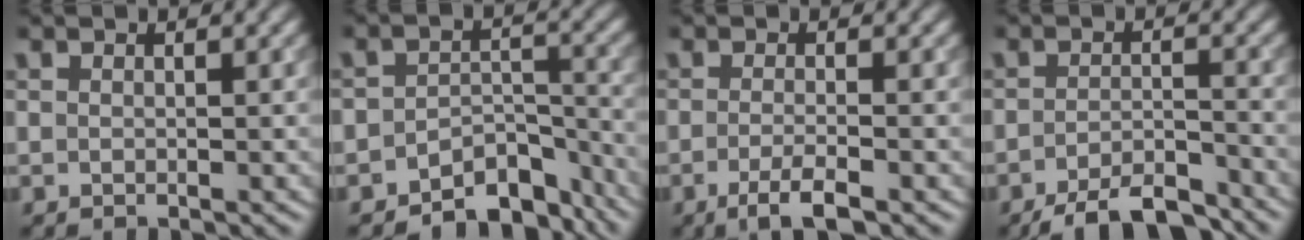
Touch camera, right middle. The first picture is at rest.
{"total": 5.9, "force": [-4.9, 2.6, 2.1], "torque": [-0.012, -0.003, -0.074]}
{"total": 2.9, "force": [-1.5, 0.7, 2.4], "torque": [-0.039, -0.001, -0.032]}
{"total": 6.1, "force": [-5.0, 1.5, 3.2], "torque": [-0.051, -0.004, -0.083]}